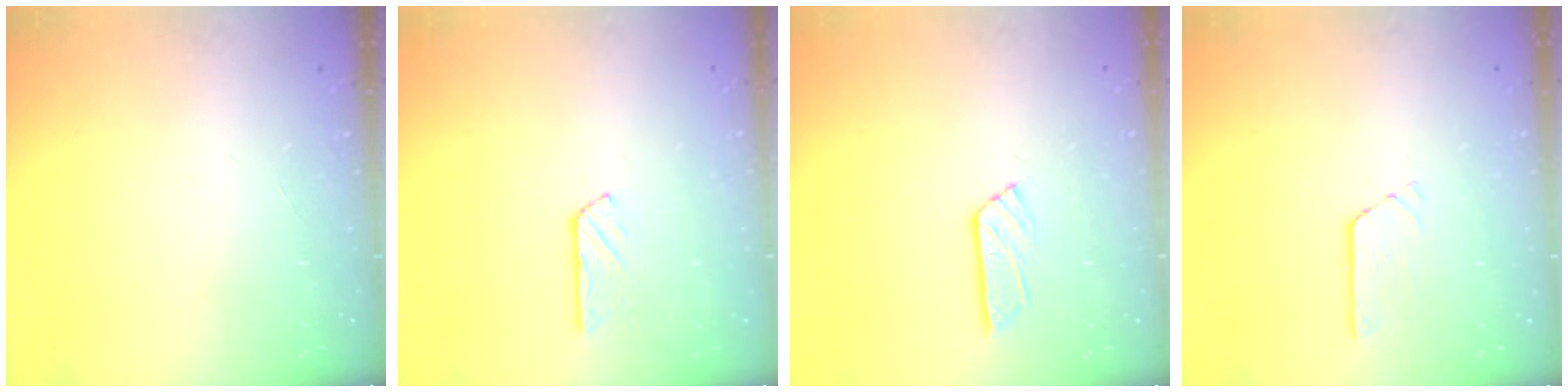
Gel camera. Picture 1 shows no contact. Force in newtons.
{"total": 2.7, "press": 2.7, "slide": 0.1}
{"total": 5.2, "press": 5.2, "slide": 0.3}
{"total": 2.6, "press": 2.6, "slide": 0.2}